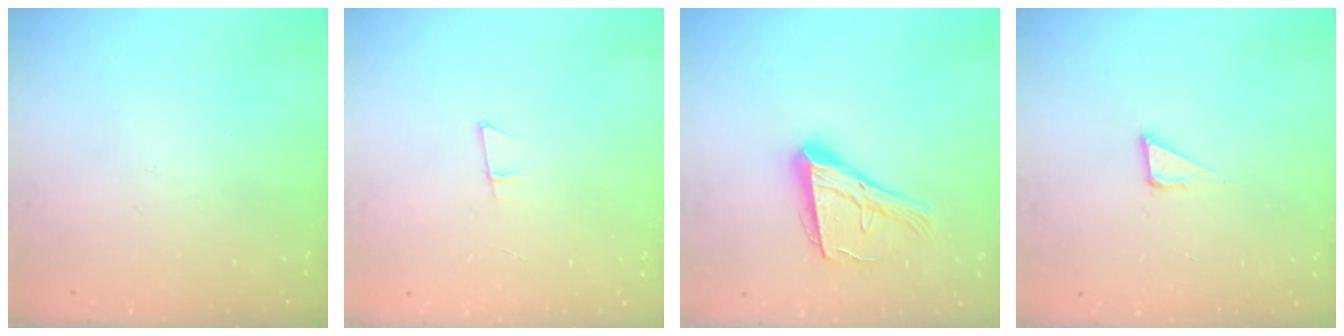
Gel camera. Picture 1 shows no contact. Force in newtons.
{"total": 5.7, "press": 4.9, "slide": 2.8}
{"total": 16.9, "press": 16.8, "slide": 1.8}
{"total": 4.5, "press": 4.5, "slide": 0.3}